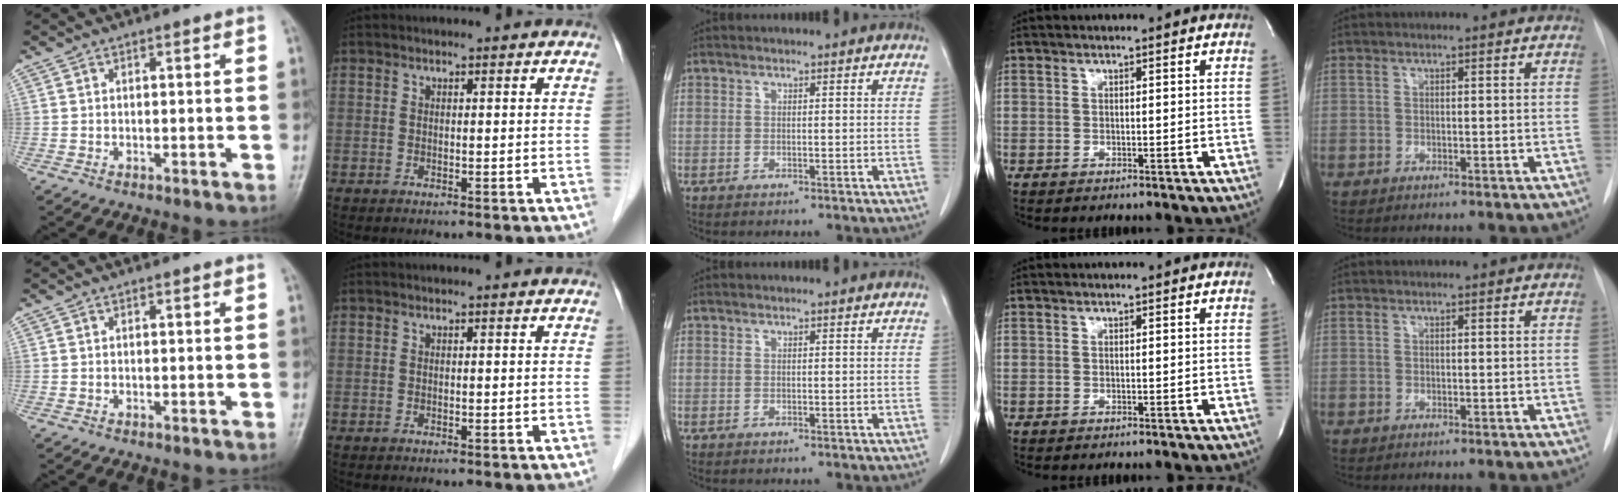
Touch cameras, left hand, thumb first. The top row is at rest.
{}